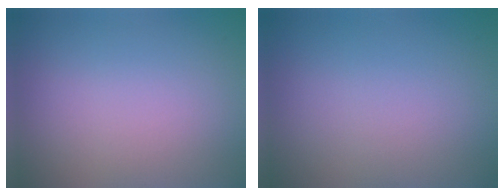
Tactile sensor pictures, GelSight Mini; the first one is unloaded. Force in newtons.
{"total": 0.0}